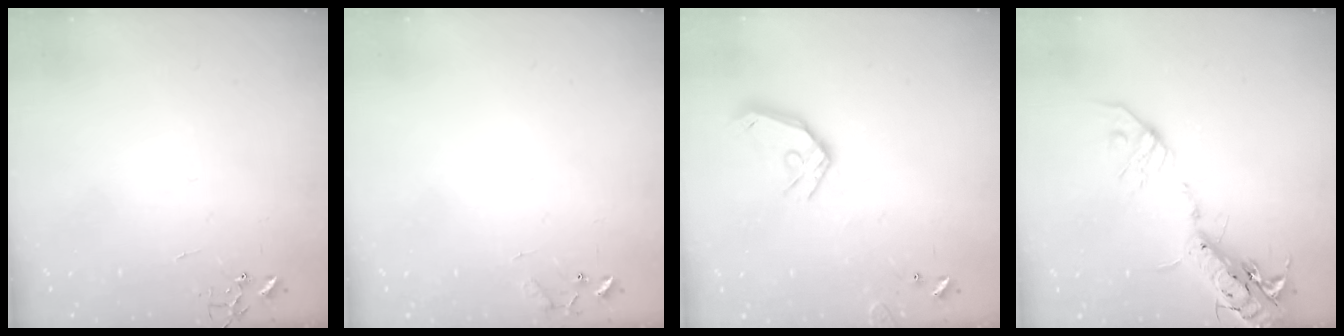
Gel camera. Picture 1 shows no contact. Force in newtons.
{"total": 7.6, "press": 7.5, "slide": 0.6}
{"total": 13.0, "press": 12.9, "slide": 1.9}
{"total": 18.7, "press": 18.3, "slide": 3.9}